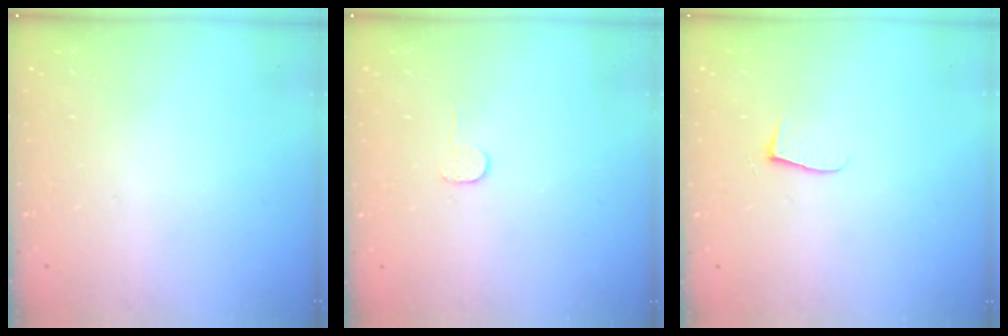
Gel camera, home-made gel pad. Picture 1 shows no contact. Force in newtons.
{"total": 3.0, "press": 3.0, "slide": 0.3}
{"total": 5.2, "press": 5.2, "slide": 0.5}